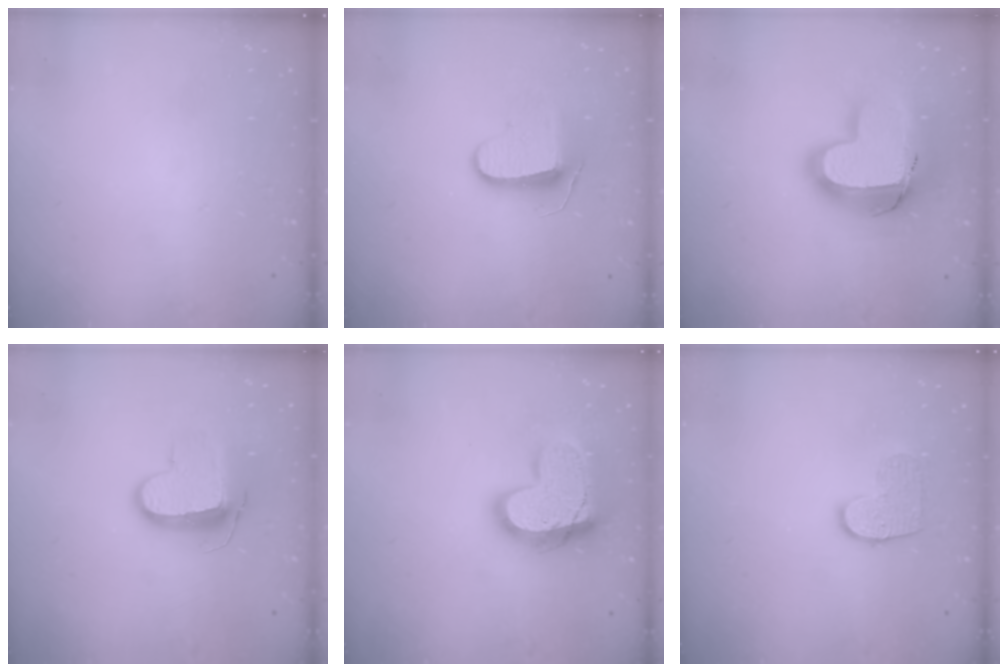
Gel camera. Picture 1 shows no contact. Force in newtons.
{"total": 9.0, "press": 9.0, "slide": 0.6}
{"total": 18.9, "press": 18.9, "slide": 1.6}
{"total": 11.3, "press": 11.3, "slide": 1.1}
{"total": 19.1, "press": 19.0, "slide": 1.8}
{"total": 8.7, "press": 8.7, "slide": 0.4}